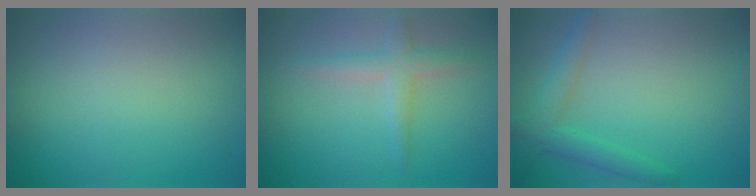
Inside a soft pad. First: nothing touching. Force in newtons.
{"total": 2.3, "press": 2.3, "slide": 0.0}
{"total": 2.9, "press": 2.9, "slide": 0.1}